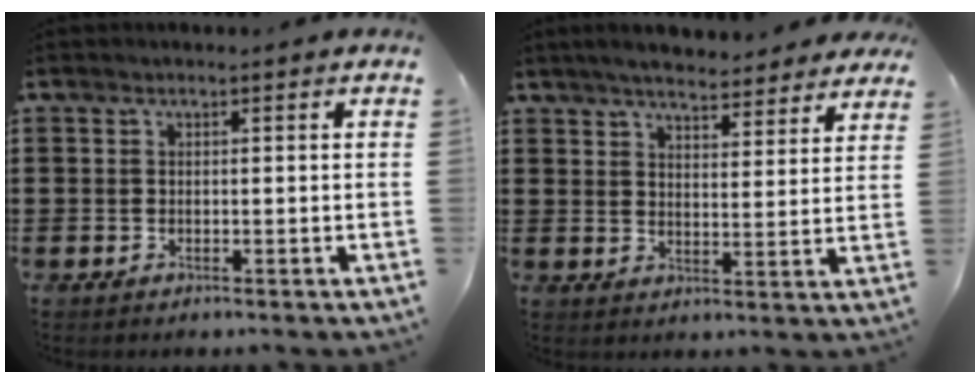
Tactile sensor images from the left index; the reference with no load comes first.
{"total": 5.1, "force": [4.9, 0.4, 1.5], "torque": [-0.047, -0.018, 0.087]}